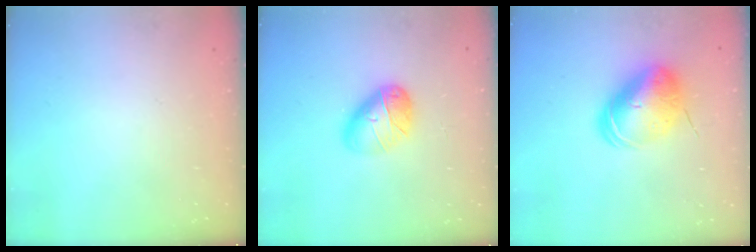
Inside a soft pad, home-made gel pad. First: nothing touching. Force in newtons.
{"total": 11.5, "press": 11.5, "slide": 0.5}
{"total": 10.5, "press": 10.3, "slide": 2.0}